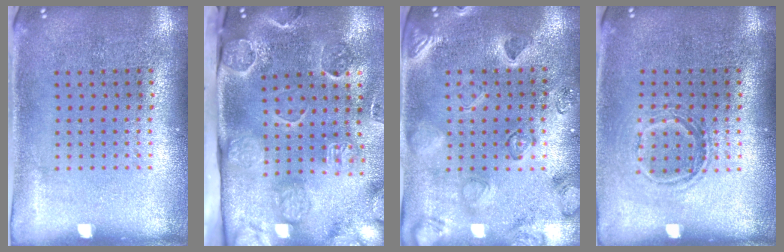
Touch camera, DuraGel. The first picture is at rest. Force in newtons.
{"total": 3.4, "press": 3.1, "slide": 1.4}
{"total": 2.3, "press": 2.1, "slide": 0.8}
{"total": 1.2, "press": 1.1, "slide": 0.5}